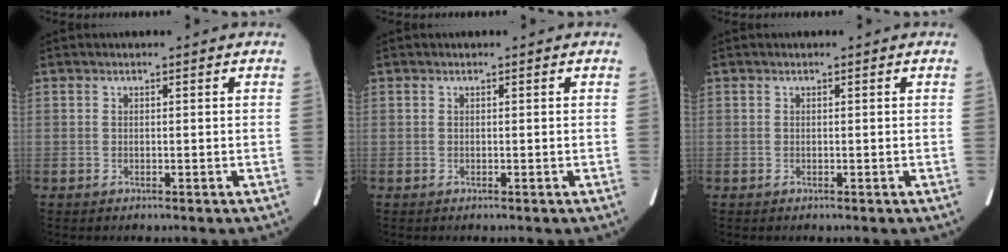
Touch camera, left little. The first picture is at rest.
{"total": 0.0}
{"total": 0.0}